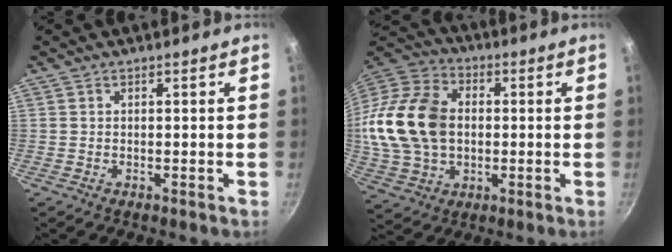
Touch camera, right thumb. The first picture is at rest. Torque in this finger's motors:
{"motor_torque": [1.97, 3.04, 1.07, -0.82, 0.23]}